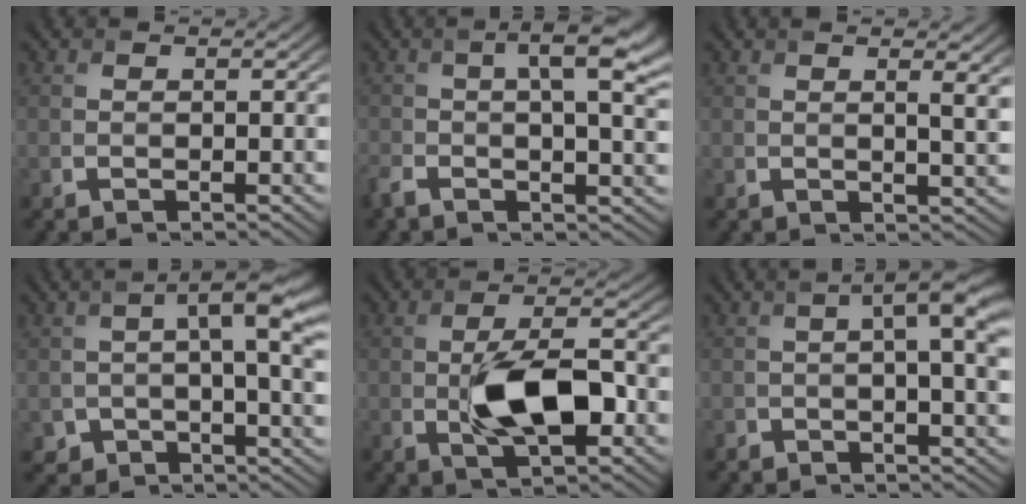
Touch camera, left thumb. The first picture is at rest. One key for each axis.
{"total": 9.0, "fx": 0.3, "fy": 3.1, "fz": 8.4, "tx": -0.156, "ty": -0.005, "tz": 0.003}
{"total": 3.7, "fx": 1.5, "fy": 0.9, "fz": 3.3, "tx": -0.048, "ty": 0.008, "tz": 0.028}
{"total": 7.0, "fx": 0.9, "fy": 3.6, "fz": 5.9, "tx": -0.105, "ty": -0.007, "tz": 0.018}
{"total": 8.6, "fx": -1.3, "fy": 3.6, "fz": 7.7, "tx": -0.144, "ty": 0.002, "tz": -0.017}
{"total": 5.7, "fx": 0.7, "fy": 1.5, "fz": 5.5, "tx": -0.079, "ty": 0.009, "tz": 0.012}